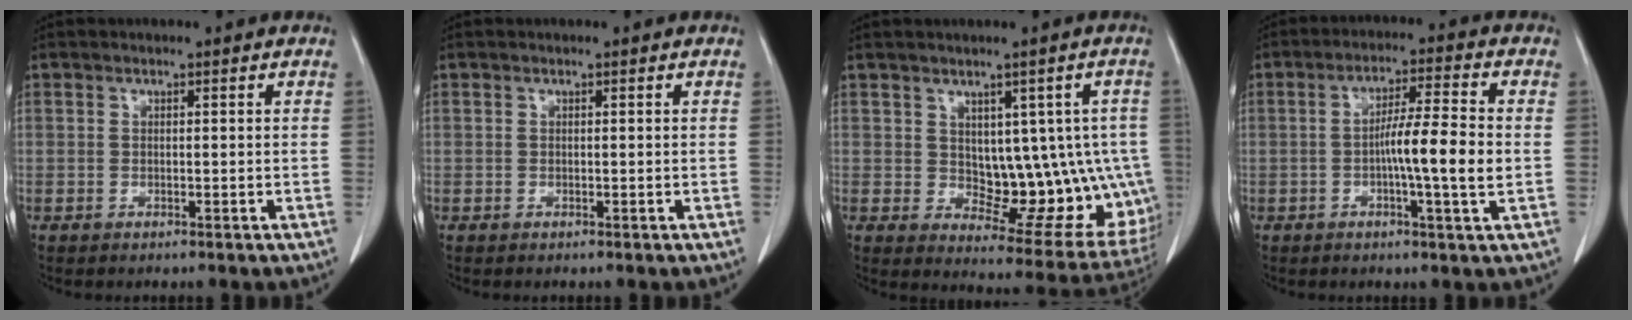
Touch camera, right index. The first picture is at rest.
{"total": 0.0}
{"total": 13.6, "force": [0.3, 7.3, 11.5], "torque": [-0.117, 0.009, 0.025]}
{"total": 8.7, "force": [-1.1, -0.3, 8.7], "torque": [-0.142, 0.000, -0.024]}